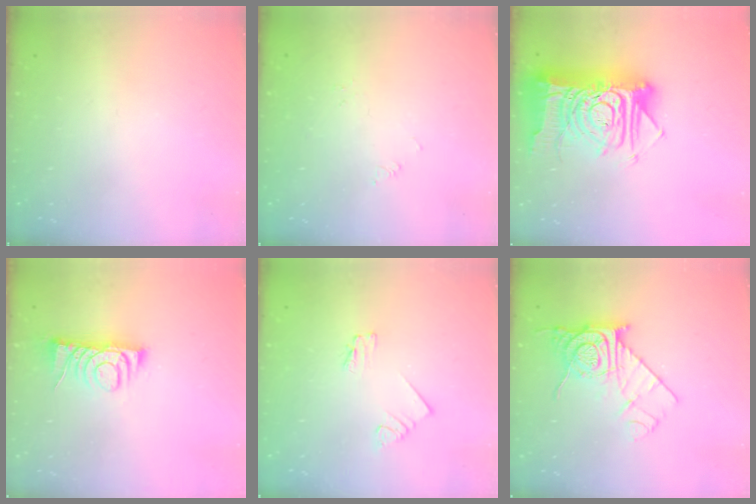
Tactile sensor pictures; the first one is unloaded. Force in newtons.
{"total": 0.0}
{"total": 24.5, "press": 24.3, "slide": 2.7}
{"total": 7.8, "press": 7.7, "slide": 0.7}
{"total": 1.6, "press": 1.5, "slide": 0.2}
{"total": 12.4, "press": 12.3, "slide": 0.9}